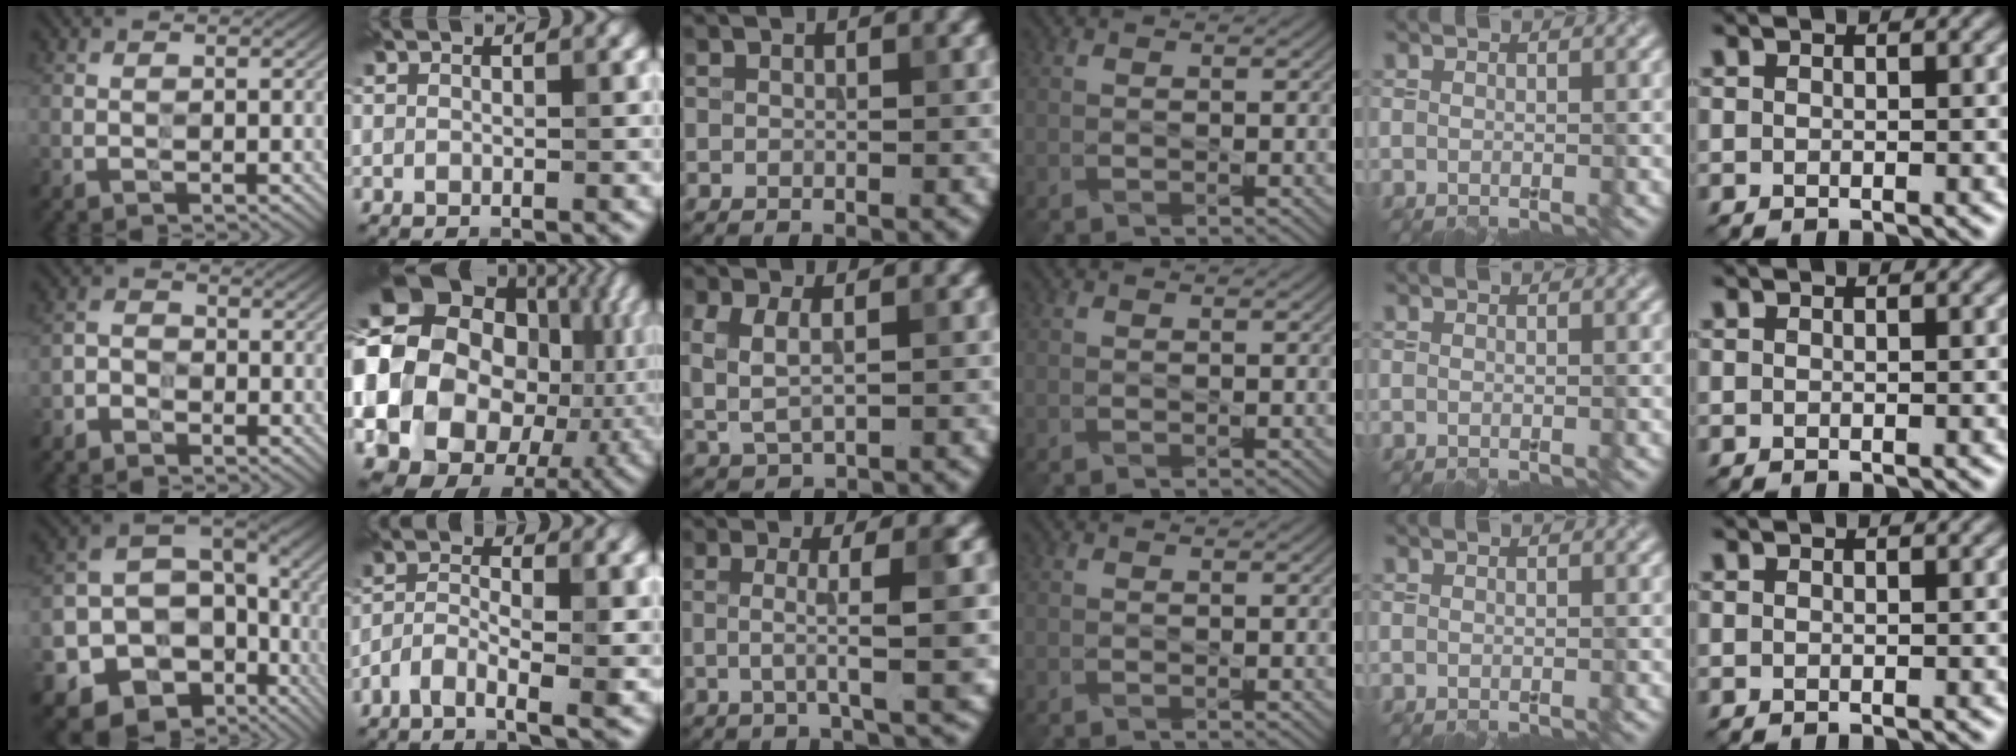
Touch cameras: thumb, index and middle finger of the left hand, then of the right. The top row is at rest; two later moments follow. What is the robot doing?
{"motion": "wipe", "object": "paper plate"}